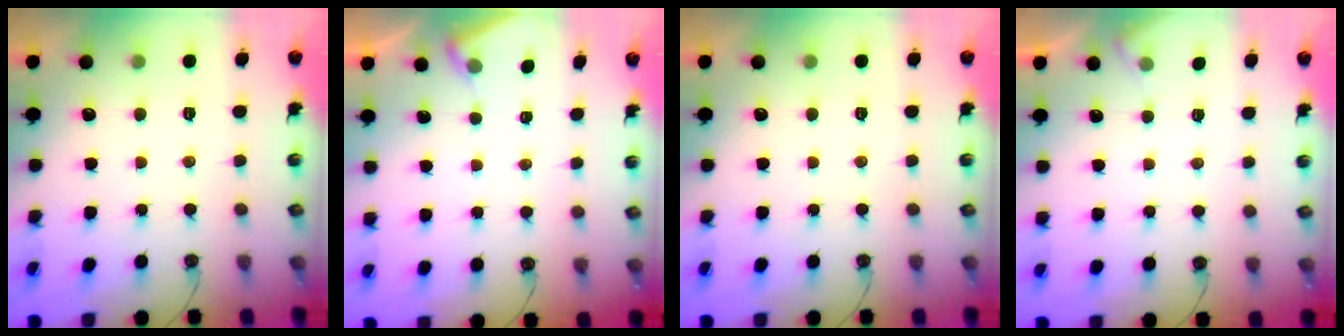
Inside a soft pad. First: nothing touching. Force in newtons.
{"total": 3.4, "press": 3.4, "slide": 0.4}
{"total": 0.0}
{"total": 4.3, "press": 4.3, "slide": 0.7}